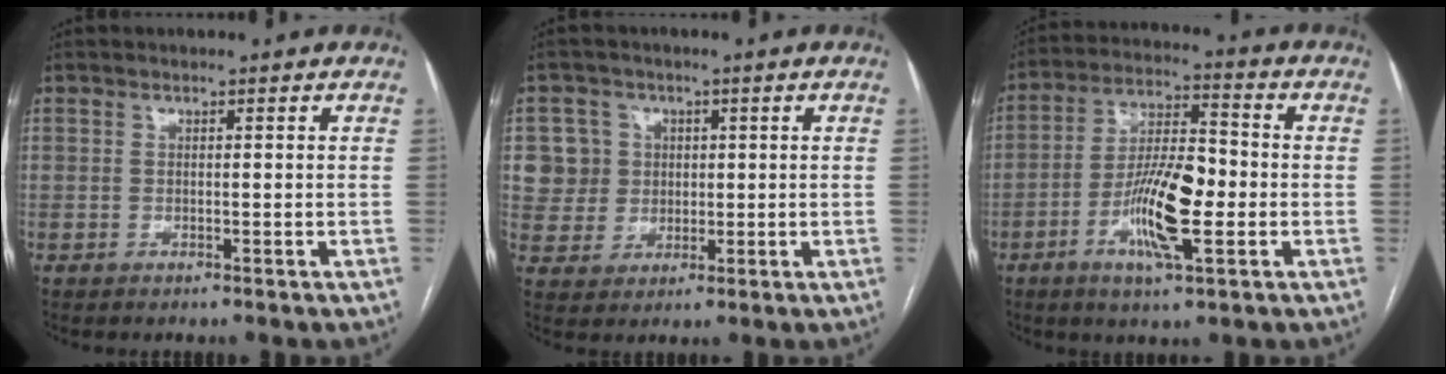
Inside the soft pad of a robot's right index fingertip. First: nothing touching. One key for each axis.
{"total": 6.8, "fx": 1.4, "fy": 6.6, "fz": 0.4, "tx": -0.002, "ty": 0.020, "tz": 0.032}
{"total": 12.3, "fx": -3.2, "fy": 2.7, "fz": 11.6, "tx": -0.219, "ty": 0.004, "tz": -0.057}